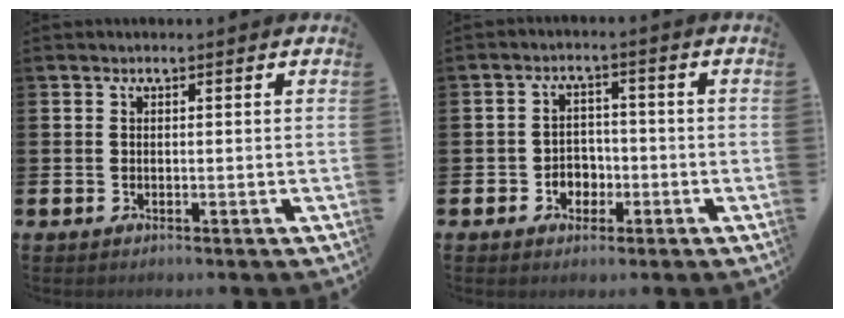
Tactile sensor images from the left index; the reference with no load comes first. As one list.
[{"total": 3.2, "force": [-1.5, 2.6, 0.9], "torque": [-0.025, 0.005, -0.036]}]